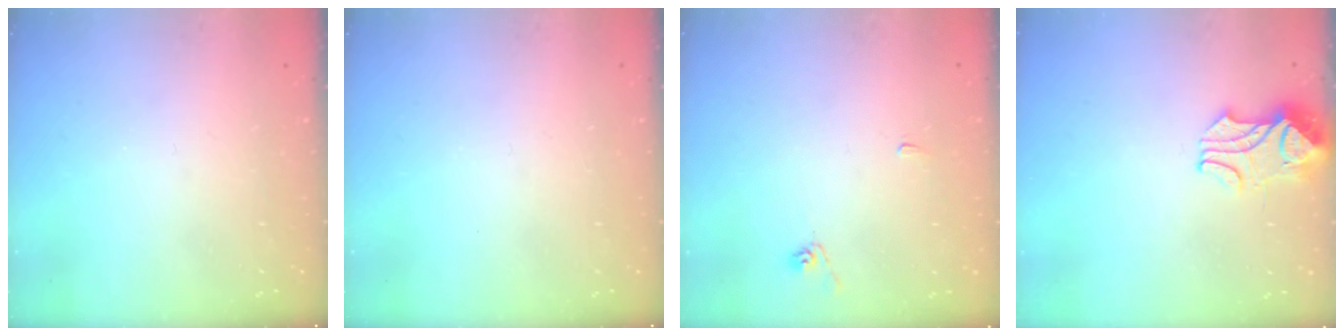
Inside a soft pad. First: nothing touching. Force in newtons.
{"total": 0.0}
{"total": 2.7, "press": 2.7, "slide": 0.2}
{"total": 2.3, "press": 2.2, "slide": 0.8}